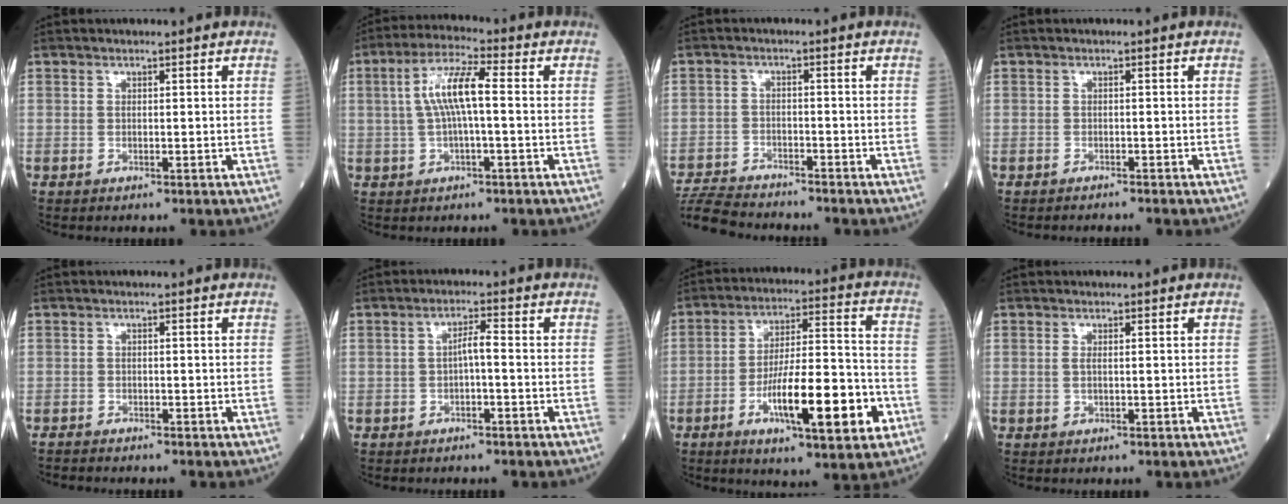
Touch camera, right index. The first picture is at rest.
{"total": 9.0, "force": [0.6, 1.5, 8.8], "torque": [-0.179, 0.026, 0.007]}
{"total": 8.7, "force": [-8.4, 1.1, 1.9], "torque": [-0.033, -0.011, -0.148]}
{"total": 2.0, "force": [-1.9, 0.1, 0.4], "torque": [-0.008, -0.003, -0.024]}
{"total": 2.1, "force": [-2.0, 0.1, 0.3], "torque": [-0.007, -0.005, -0.033]}
{"total": 2.4, "force": [-0.6, 0.3, 2.3], "torque": [-0.038, 0.007, -0.011]}
{"total": 15.8, "force": [-6.0, 2.7, 14.4], "torque": [-0.239, 0.001, -0.093]}
{"total": 0.7, "force": [0.1, 0.1, 0.7], "torque": [-0.019, -0.001, -0.001]}